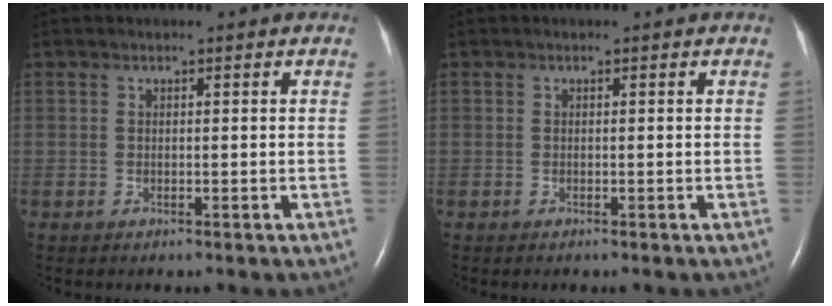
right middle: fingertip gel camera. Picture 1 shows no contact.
{"total": 0.0}